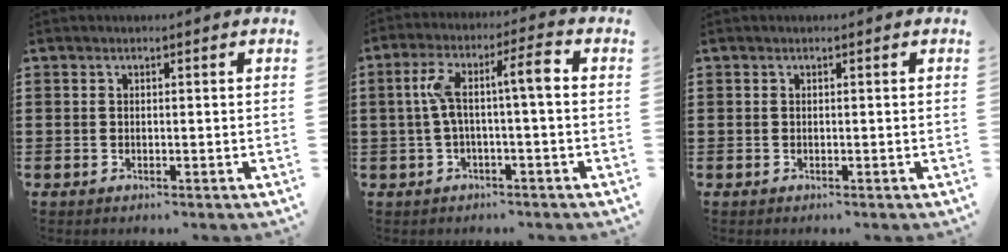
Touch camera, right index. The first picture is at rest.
{"total": 8.0, "force": [0.4, 1.6, 7.8], "torque": [-0.153, 0.011, -0.002]}
{"total": 0.0}